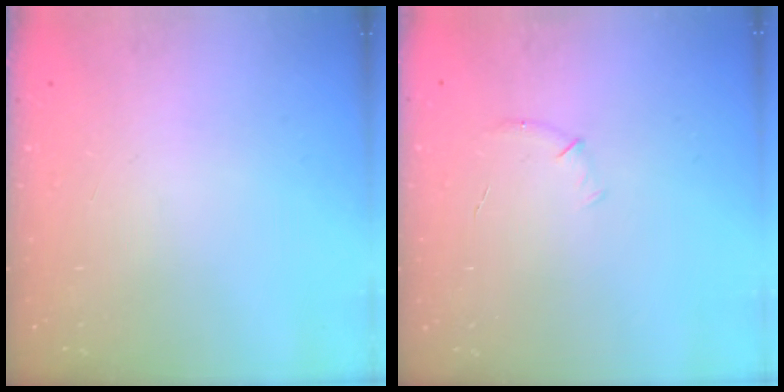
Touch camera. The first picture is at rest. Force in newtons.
{"total": 5.5, "press": 5.2, "slide": 1.6}